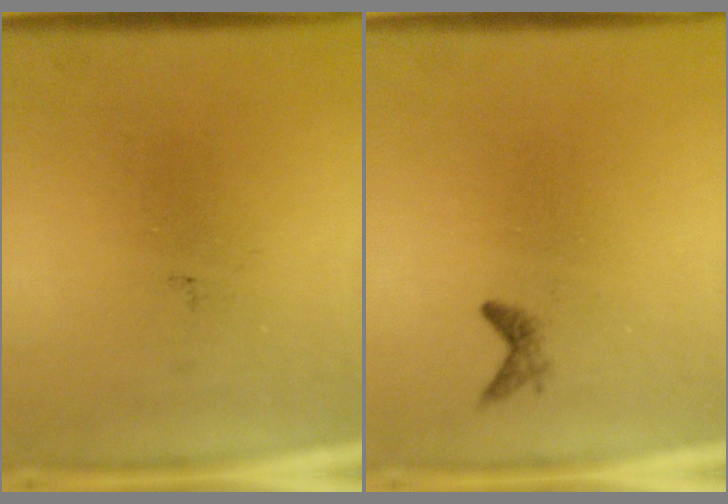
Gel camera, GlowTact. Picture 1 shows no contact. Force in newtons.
{"total": 0.9}